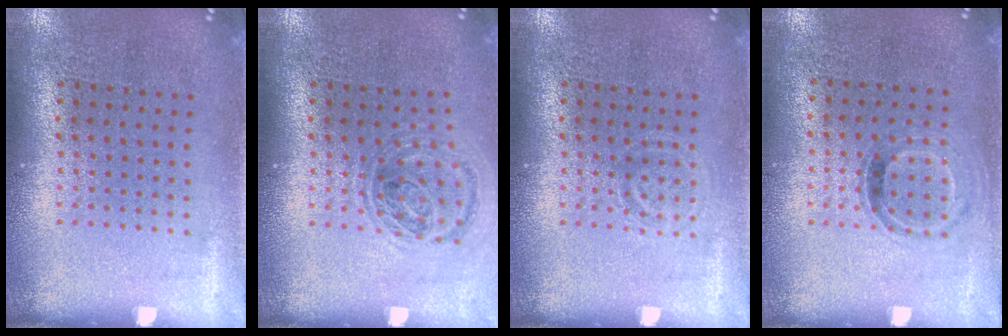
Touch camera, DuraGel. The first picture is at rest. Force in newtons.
{"total": 1.0, "press": 0.9, "slide": 0.2}
{"total": 1.0, "press": 0.9, "slide": 0.3}
{"total": 0.9, "press": 0.7, "slide": 0.5}